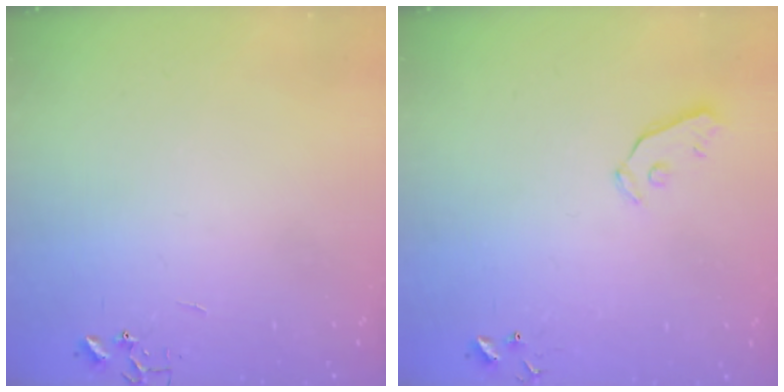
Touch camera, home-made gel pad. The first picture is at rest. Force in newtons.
{"total": 4.0, "press": 3.9, "slide": 0.7}